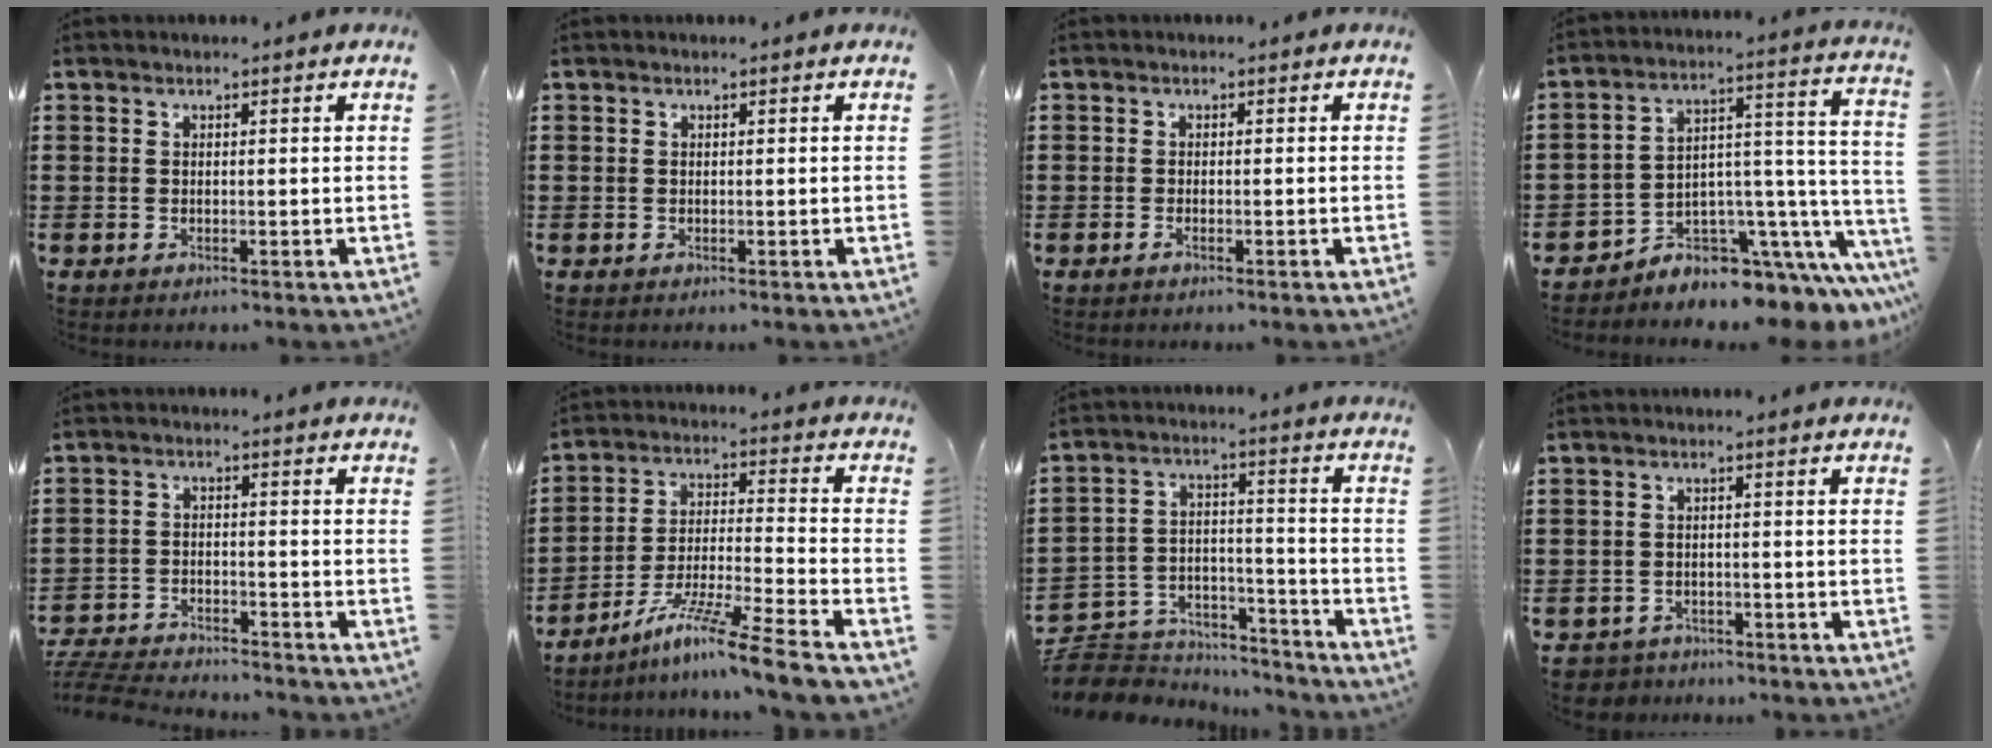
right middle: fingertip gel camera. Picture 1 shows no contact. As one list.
[{"total": 0.0}, {"total": 0.7, "force": [-0.5, 0.0, 0.5], "torque": [-0.009, -0.002, -0.010]}, {"total": 5.4, "force": [-4.4, 2.7, 1.5], "torque": [-0.032, -0.019, -0.081]}, {"total": 5.4, "force": [-5.3, 0.6, 0.7], "torque": [-0.029, 0.004, -0.113]}, {"total": 10.6, "force": [-8.5, -0.5, 6.2], "torque": [-0.110, 0.003, -0.167]}, {"total": 5.7, "force": [-5.4, 2.0, 0.1], "torque": [-0.015, 0.005, -0.114]}, {"total": 2.4, "force": [-2.3, 0.7, -0.3], "torque": [-0.004, 0.000, -0.053]}]